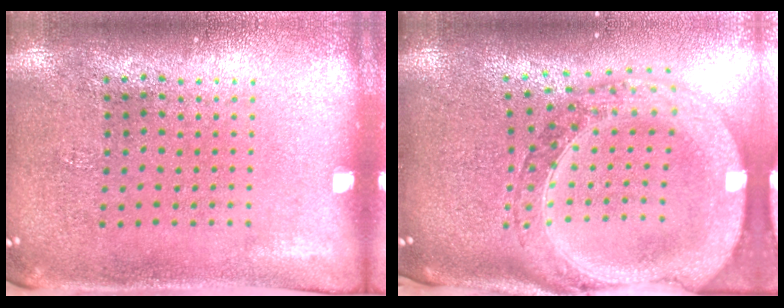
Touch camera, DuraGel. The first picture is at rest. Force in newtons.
{"total": 3.8, "press": 3.0, "slide": 2.3}